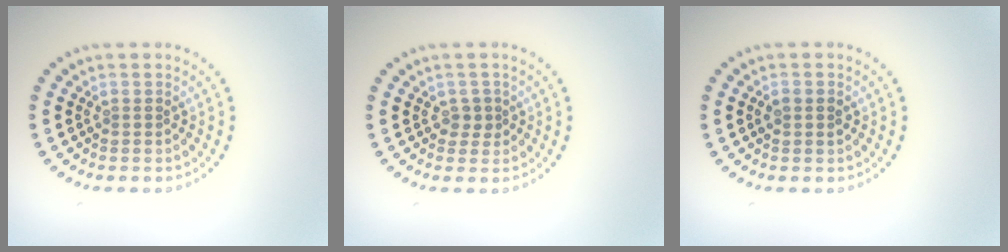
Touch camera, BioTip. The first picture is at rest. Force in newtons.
{"total": 1.2, "press": 1.0, "slide": 0.6}
{"total": 0.8, "press": 0.8, "slide": 0.2}